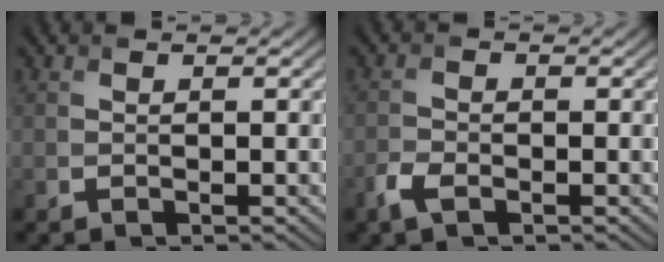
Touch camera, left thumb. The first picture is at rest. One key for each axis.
{"total": 2.5, "fx": -1.6, "fy": 1.2, "fz": 1.5, "tx": -0.039, "ty": -0.003, "tz": -0.038}